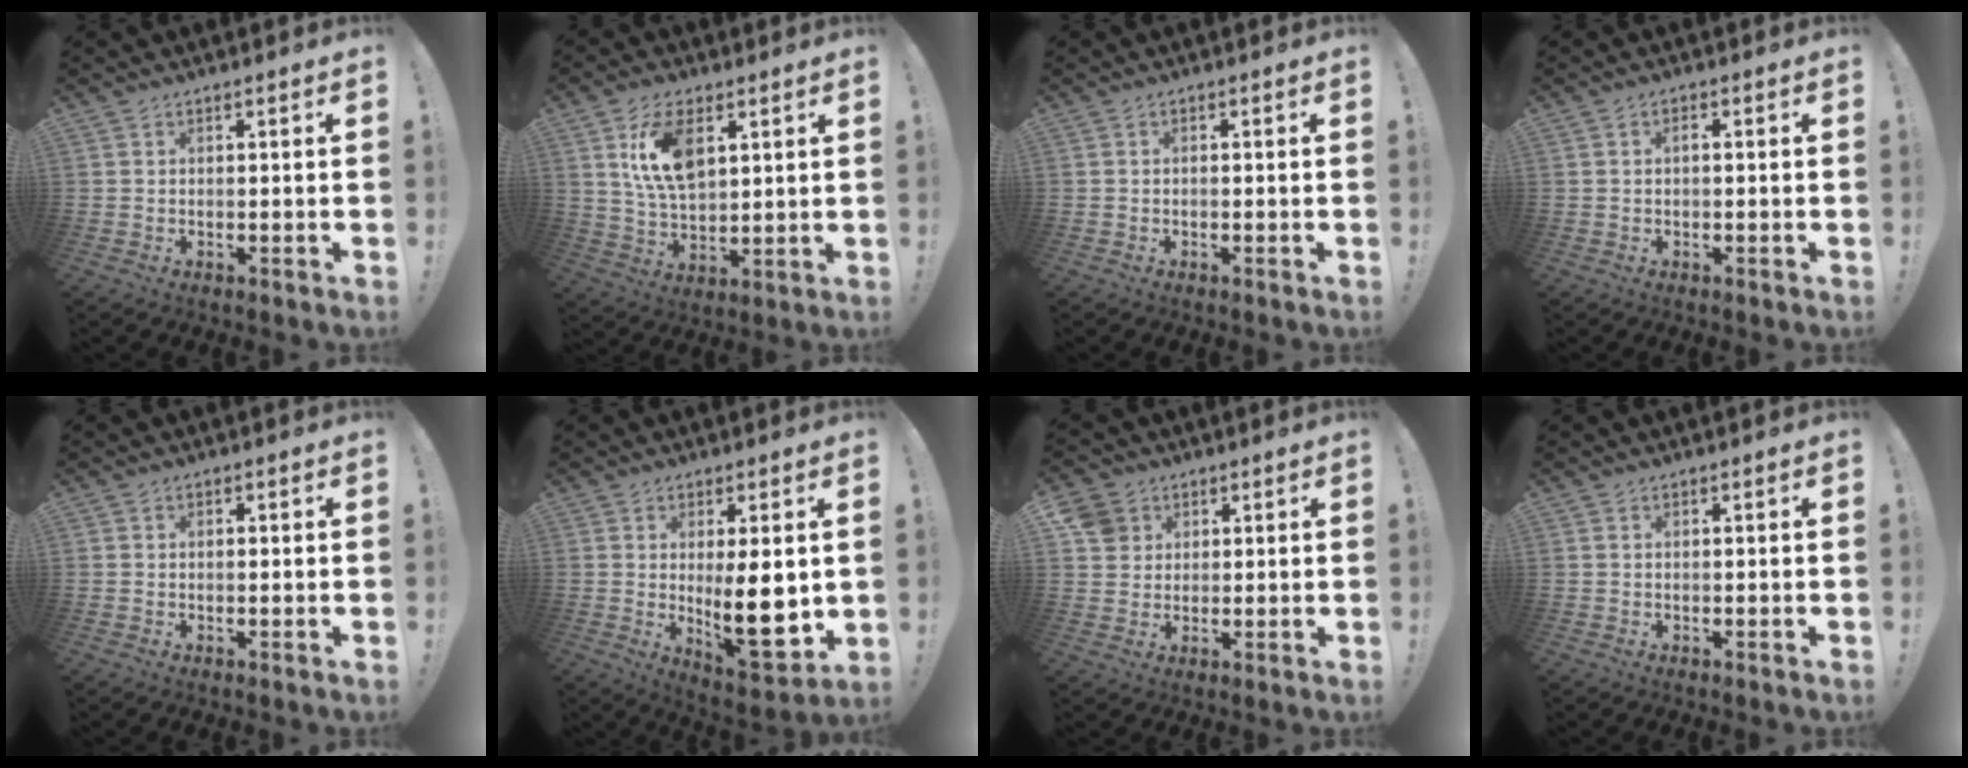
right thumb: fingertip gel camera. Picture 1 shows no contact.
{"total": 12.6, "force": [5.2, 6.9, 9.2], "torque": [-0.166, -0.011, 0.091]}
{"total": 0.5, "force": [-0.5, 0.2, 0.1], "torque": [-0.009, 0.003, -0.007]}
{"total": 0.9, "force": [-0.5, 0.4, 0.7], "torque": [-0.022, 0.006, -0.009]}
{"total": 0.7, "force": [-0.5, 0.5, 0.2], "torque": [-0.009, 0.006, -0.007]}
{"total": 13.7, "force": [0.2, 4.0, 13.1], "torque": [-0.191, -0.025, 0.005]}
{"total": 6.7, "force": [2.6, 6.0, 1.6], "torque": [-0.023, -0.006, 0.054]}
{"total": 0.0}